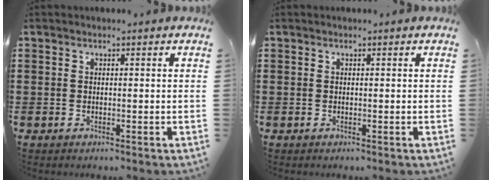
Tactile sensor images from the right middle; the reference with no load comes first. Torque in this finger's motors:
{"motor_torque": [-0.02, 0.02, 0.00, 0.00]}